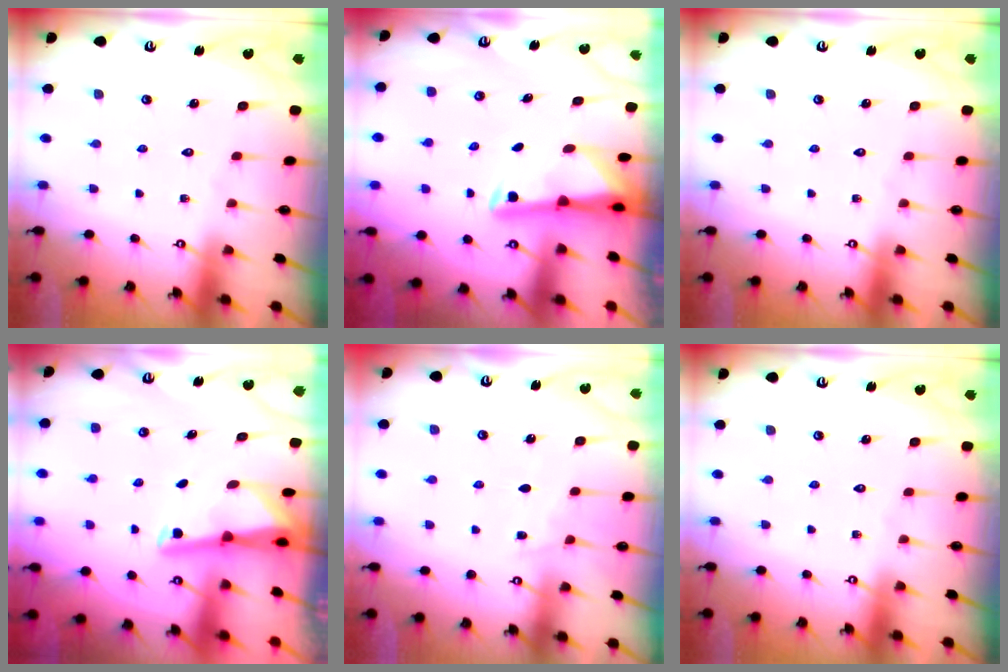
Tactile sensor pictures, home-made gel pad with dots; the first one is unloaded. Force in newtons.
{"total": 2.9, "press": 2.8, "slide": 0.5}
{"total": 0.0}
{"total": 3.0, "press": 3.0, "slide": 0.4}
{"total": 3.7, "press": 3.7, "slide": 0.5}
{"total": 0.0}